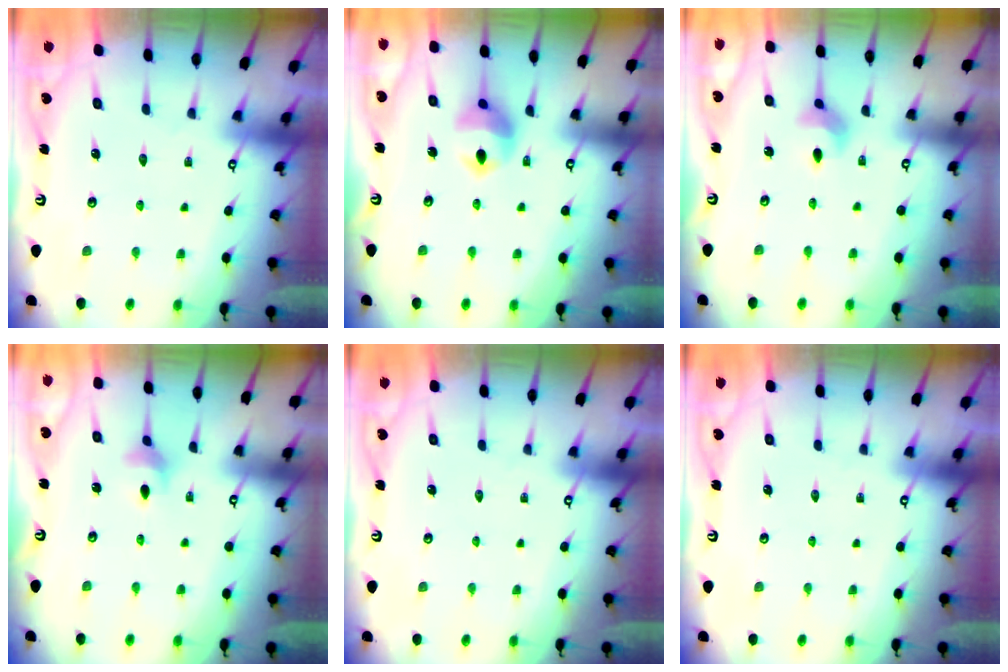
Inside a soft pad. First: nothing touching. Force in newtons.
{"total": 10.5, "press": 10.4, "slide": 1.4}
{"total": 5.8, "press": 5.8, "slide": 0.5}
{"total": 4.7, "press": 4.6, "slide": 0.6}
{"total": 0.0}
{"total": 0.0}